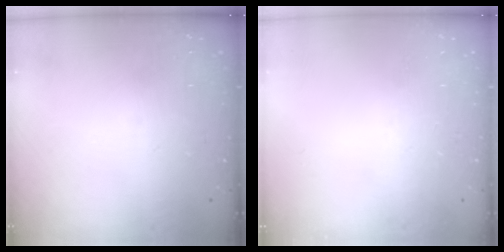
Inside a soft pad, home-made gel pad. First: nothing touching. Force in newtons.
{"total": 0.0}